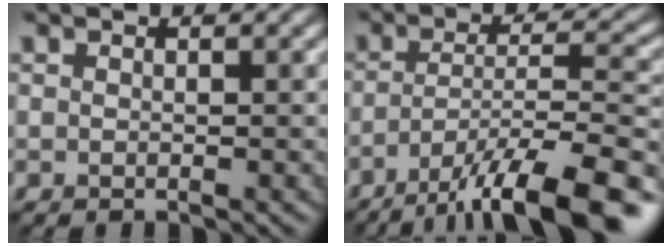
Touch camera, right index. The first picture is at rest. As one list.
[{"total": 12.5, "force": [-7.8, 2.9, 9.3], "torque": [-0.144, 0.008, -0.131]}]